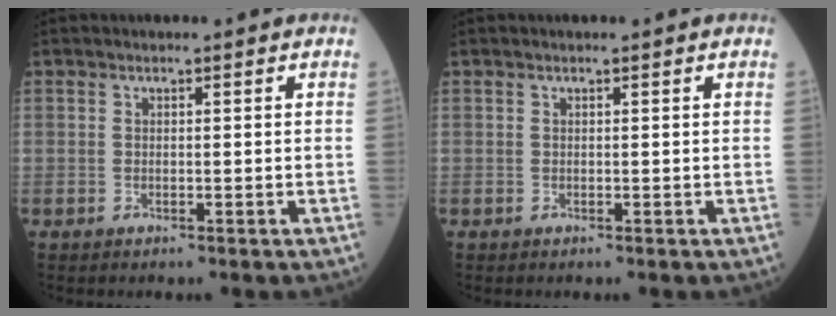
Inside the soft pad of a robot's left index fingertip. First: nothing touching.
{"total": 0.0}